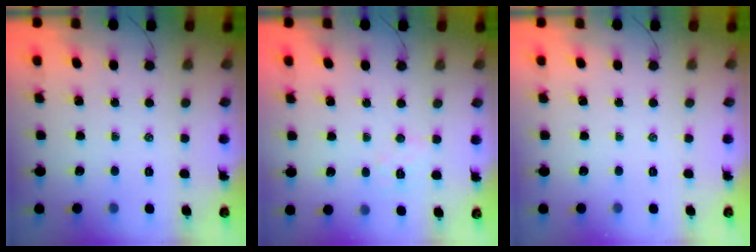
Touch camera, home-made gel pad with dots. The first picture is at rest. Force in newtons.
{"total": 4.9, "press": 4.8, "slide": 0.7}
{"total": 0.0}